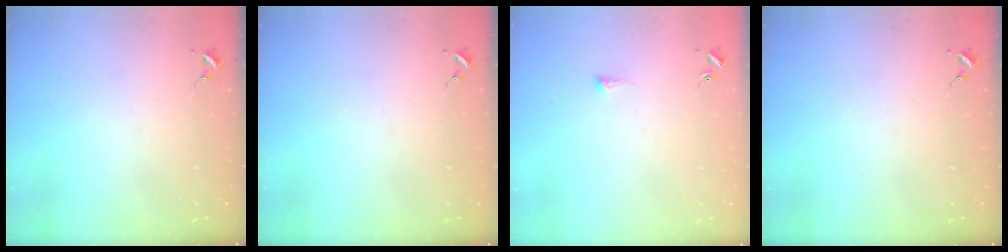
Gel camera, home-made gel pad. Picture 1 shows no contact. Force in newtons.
{"total": 0.0}
{"total": 3.6, "press": 3.6, "slide": 0.3}
{"total": 0.0}